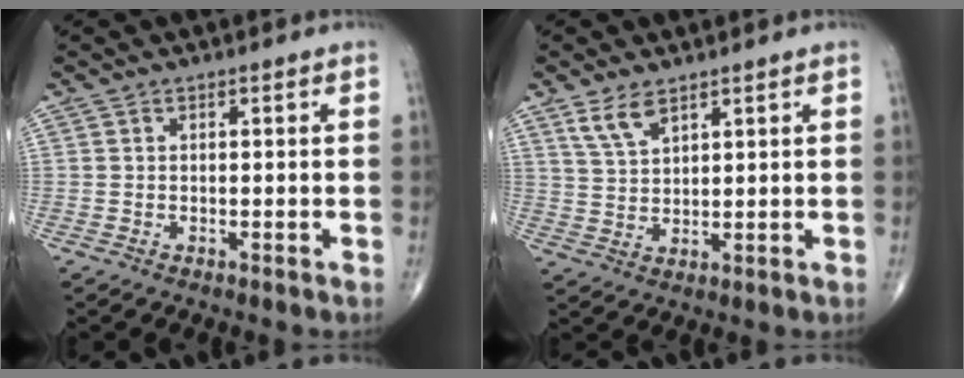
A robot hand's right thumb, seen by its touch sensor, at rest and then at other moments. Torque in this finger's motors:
{"motor_torque": [0.04, 0.10, 0.50, 0.44, 0.00]}